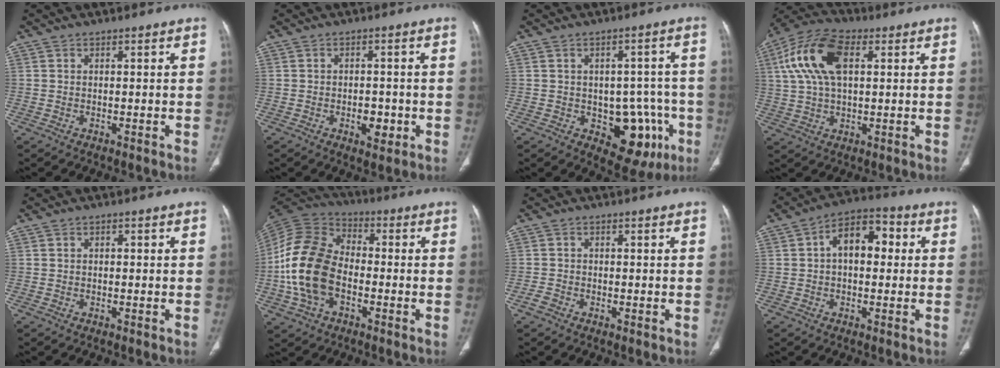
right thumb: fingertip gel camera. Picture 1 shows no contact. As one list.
[{"total": 4.2, "force": [-1.3, 2.5, 3.1], "torque": [-0.028, 0.003, -0.012]}, {"total": 12.2, "force": [-4.0, 7.7, 8.7], "torque": [-0.056, 0.021, -0.037]}, {"total": 14.1, "force": [4.0, 7.5, 11.3], "torque": [-0.235, 0.020, 0.073]}, {"total": 0.6, "force": [0.0, 0.4, 0.4], "torque": [-0.002, 0.002, -0.001]}, {"total": 16.8, "force": [-3.2, 11.3, 12.1], "torque": [-0.241, 0.028, -0.064]}, {"total": 1.4, "force": [-0.9, 0.8, 0.9], "torque": [-0.016, -0.001, -0.020]}, {"total": 9.8, "force": [1.4, 6.0, 7.7], "torque": [-0.096, 0.031, 0.013]}]